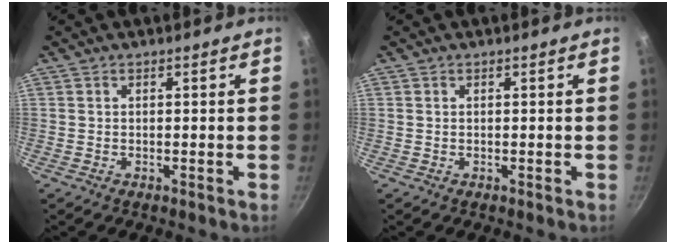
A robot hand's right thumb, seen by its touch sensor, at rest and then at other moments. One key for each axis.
{"total": 0.0}